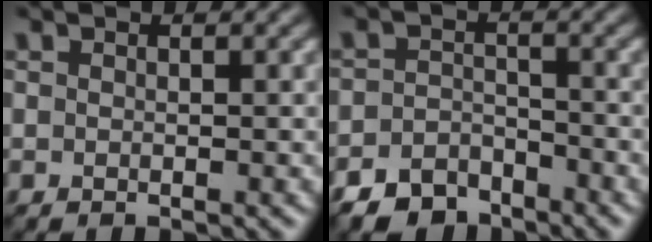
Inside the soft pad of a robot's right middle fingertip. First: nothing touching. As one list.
[{"total": 4.0, "force": [-3.3, 2.0, 0.9], "torque": [-0.014, 0.002, -0.066]}]